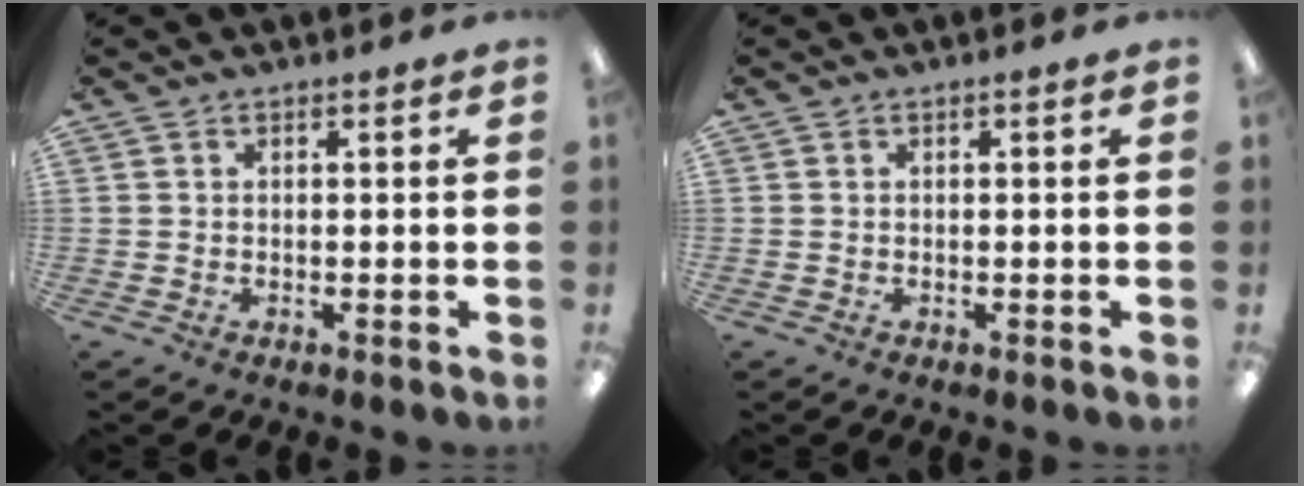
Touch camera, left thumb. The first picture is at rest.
{"total": 0.0}